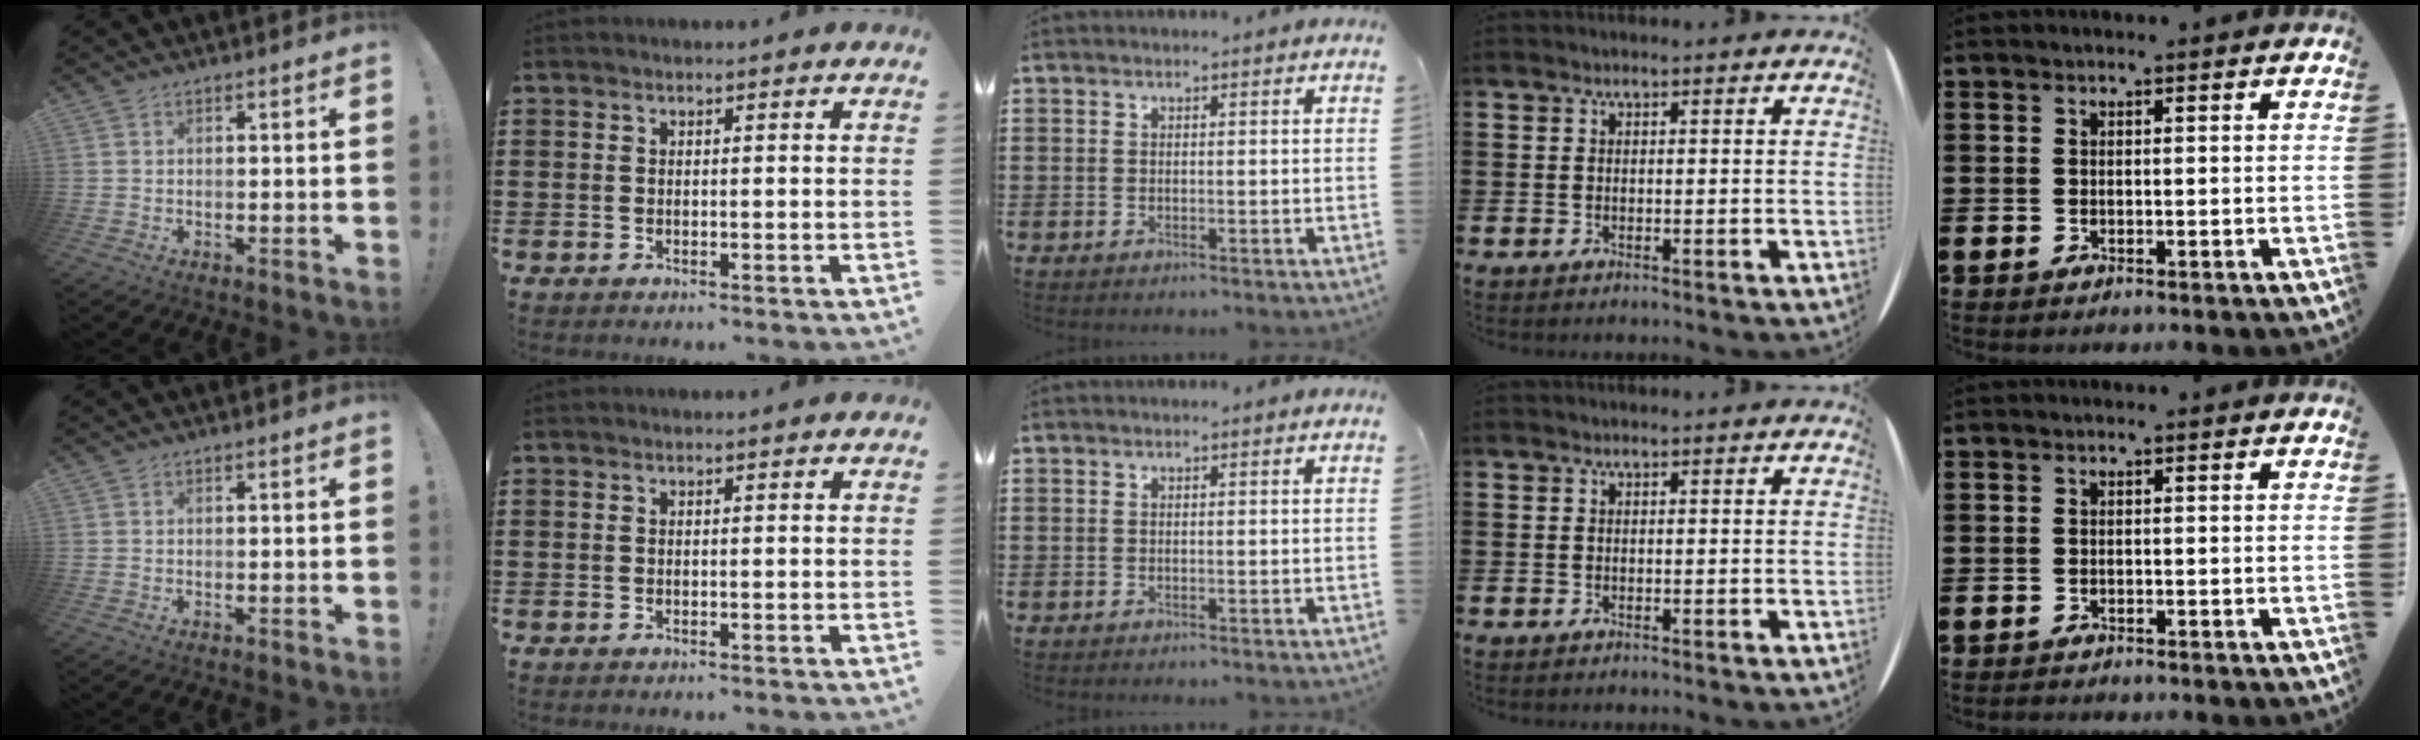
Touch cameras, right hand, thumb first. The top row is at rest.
{}